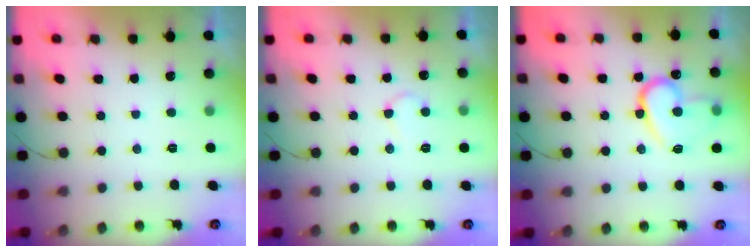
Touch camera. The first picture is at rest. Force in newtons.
{"total": 5.4, "press": 5.4, "slide": 0.4}
{"total": 14.9, "press": 14.9, "slide": 1.0}